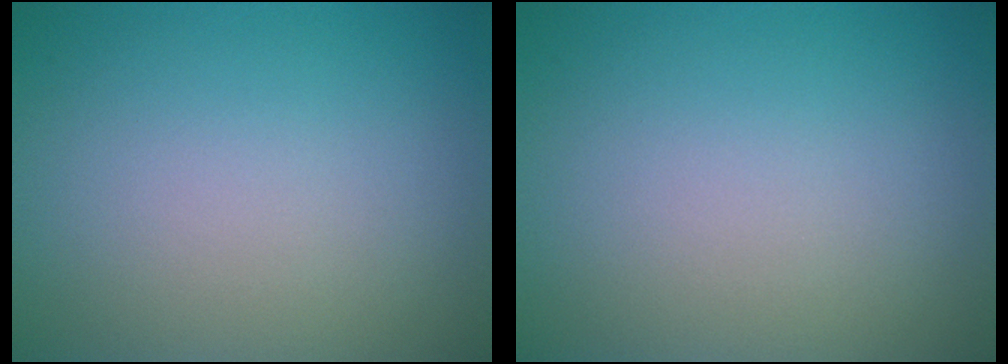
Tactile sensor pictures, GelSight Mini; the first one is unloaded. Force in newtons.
{"total": 0.0}